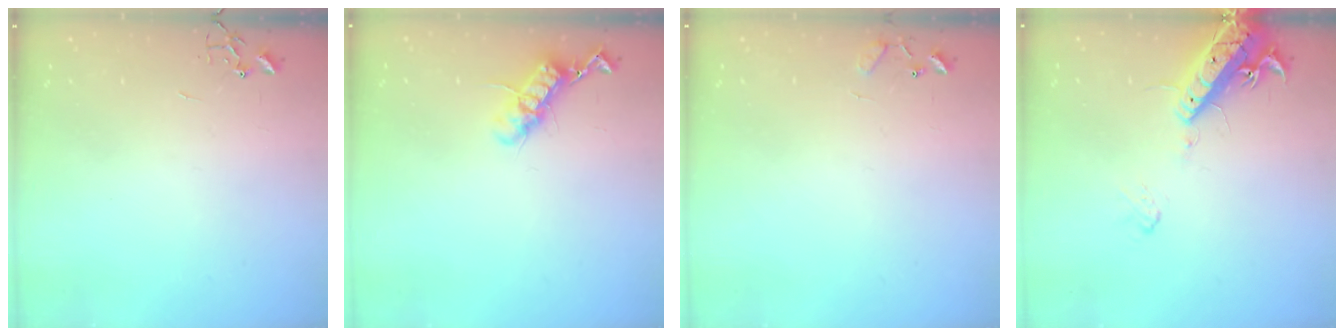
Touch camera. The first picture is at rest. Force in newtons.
{"total": 12.3, "press": 12.3, "slide": 0.6}
{"total": 7.6, "press": 7.5, "slide": 0.6}
{"total": 15.1, "press": 14.7, "slide": 3.5}